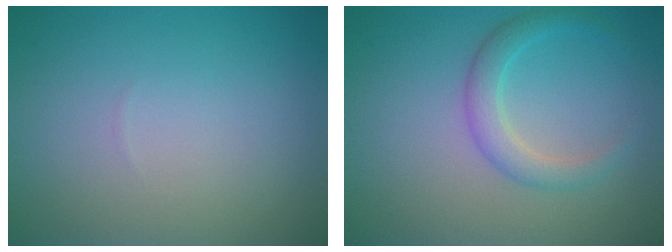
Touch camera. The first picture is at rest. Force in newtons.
{"total": 2.5, "press": 2.5, "slide": 0.0}